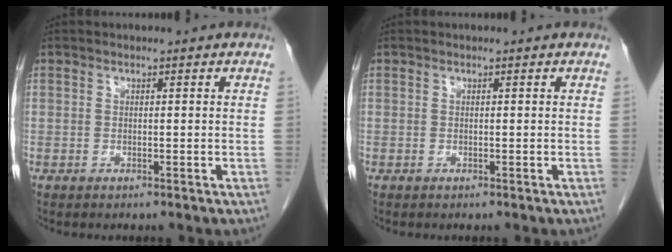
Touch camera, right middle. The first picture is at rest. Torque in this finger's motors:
{"motor_torque": [-0.03, -0.01, -0.01, -0.01]}